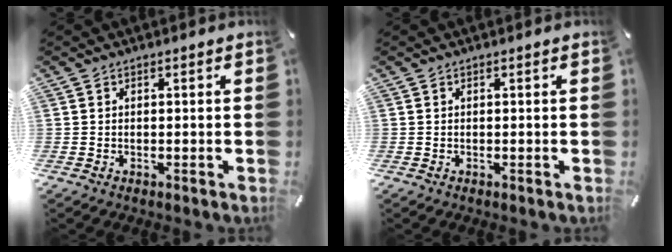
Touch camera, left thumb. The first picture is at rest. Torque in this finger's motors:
{"motor_torque": [0.01, 0.01, 0.00, 0.00, 0.00]}